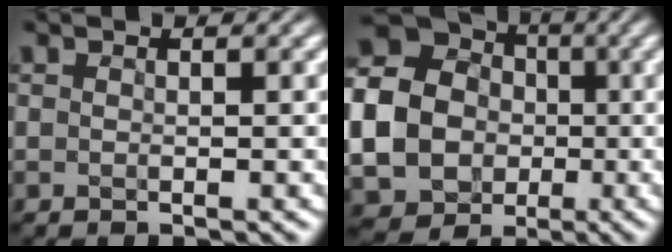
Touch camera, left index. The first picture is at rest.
{"total": 16.8, "force": [-1.3, 15.4, 6.5], "torque": [-0.183, -0.003, -0.060]}